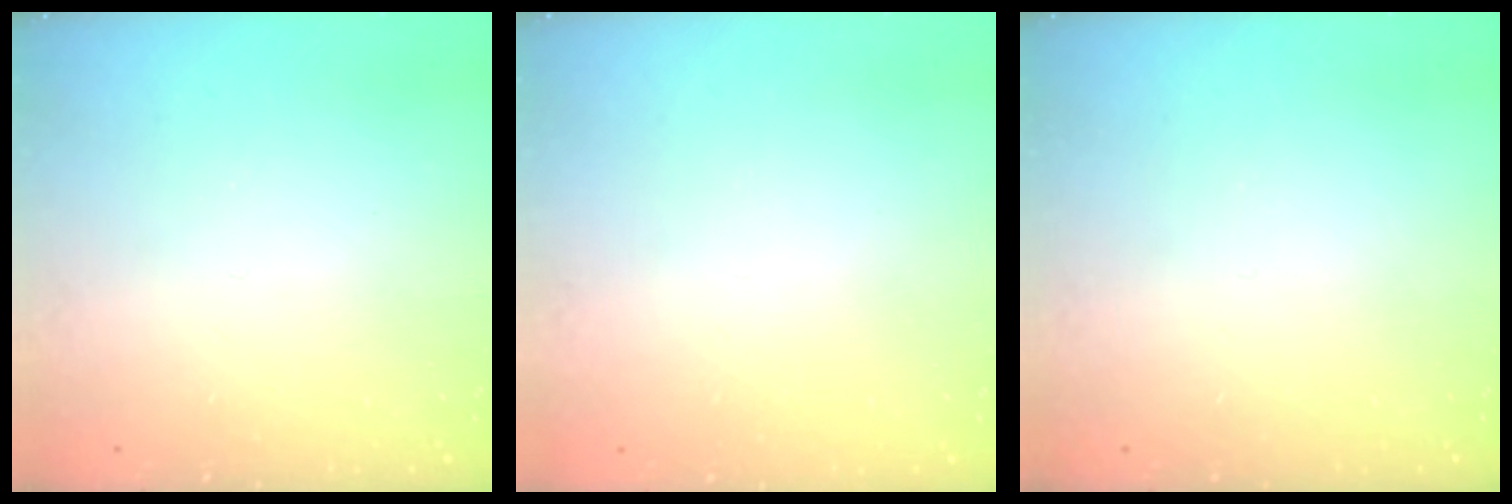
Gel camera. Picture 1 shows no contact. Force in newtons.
{"total": 0.7, "press": 0.7, "slide": 0.3}
{"total": 0.0}